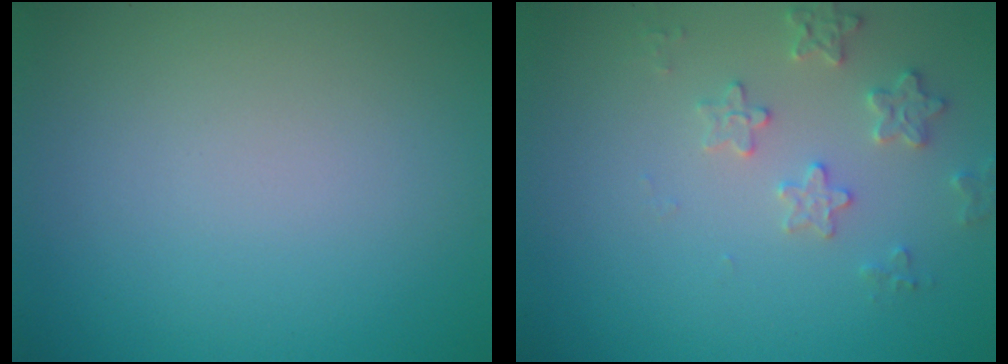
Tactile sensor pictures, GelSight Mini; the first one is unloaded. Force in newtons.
{"total": 2.5, "press": 2.4, "slide": 0.6}